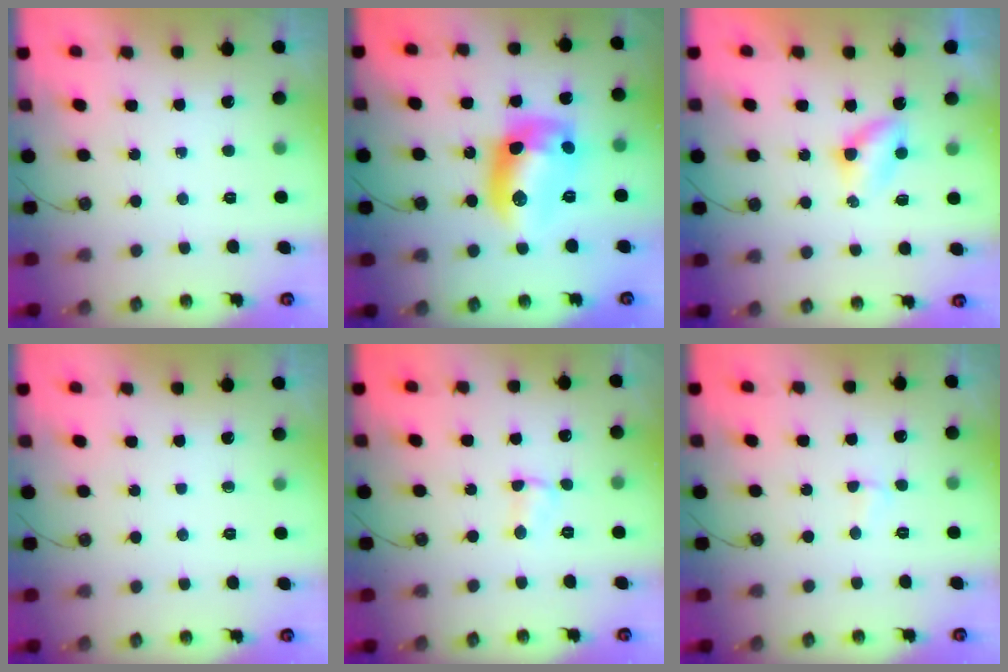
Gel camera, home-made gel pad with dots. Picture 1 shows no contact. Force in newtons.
{"total": 13.6, "press": 13.6, "slide": 0.9}
{"total": 3.6, "press": 3.6, "slide": 0.4}
{"total": 0.0}
{"total": 2.6, "press": 2.6, "slide": 0.4}
{"total": 2.1, "press": 2.0, "slide": 0.6}